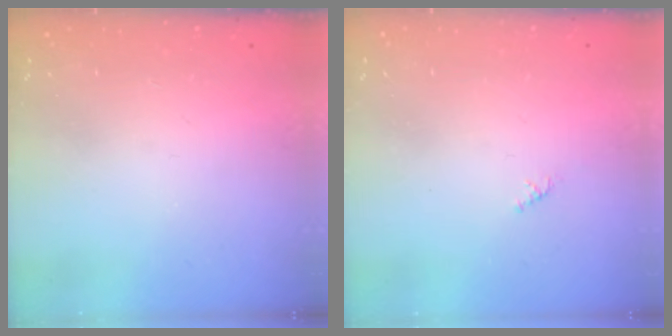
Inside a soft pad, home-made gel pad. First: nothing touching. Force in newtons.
{"total": 0.8, "press": 0.7, "slide": 0.4}